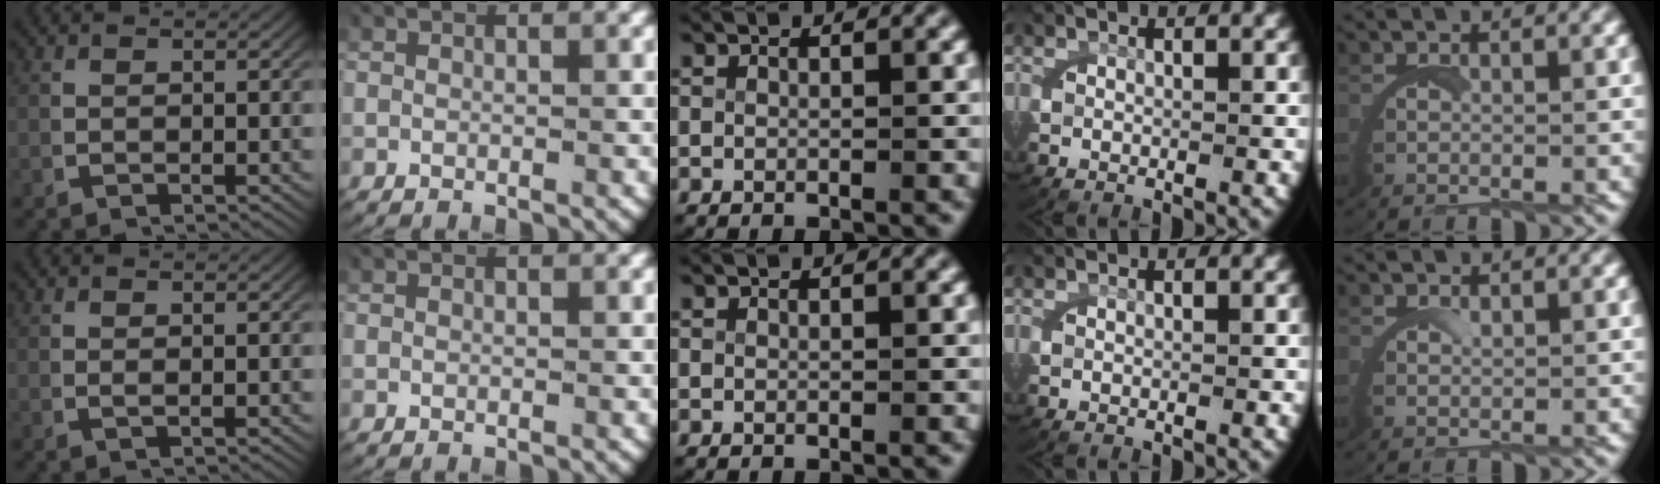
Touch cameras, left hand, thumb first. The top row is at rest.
{"thumb": {"total": 0.5, "force": [0.2, 0.1, 0.5], "torque": [-0.017, -0.003, 0.007]}, "little": {"total": 1.0, "force": [1.0, -0.4, 0.1], "torque": [-0.004, -0.002, 0.020]}}